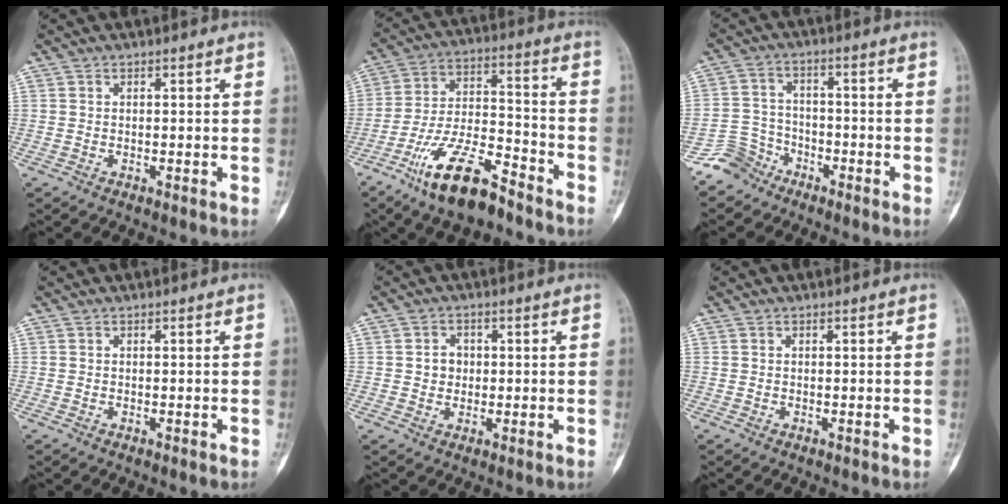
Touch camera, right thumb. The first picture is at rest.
{"total": 15.5, "force": [-10.5, 5.1, 10.3], "torque": [-0.186, 0.069, -0.193]}
{"total": 5.8, "force": [-4.7, 3.4, -0.3], "torque": [0.027, 0.036, -0.103]}
{"total": 0.0}
{"total": 3.2, "force": [0.2, 2.9, 1.4], "torque": [0.000, 0.007, 0.001]}
{"total": 0.0}